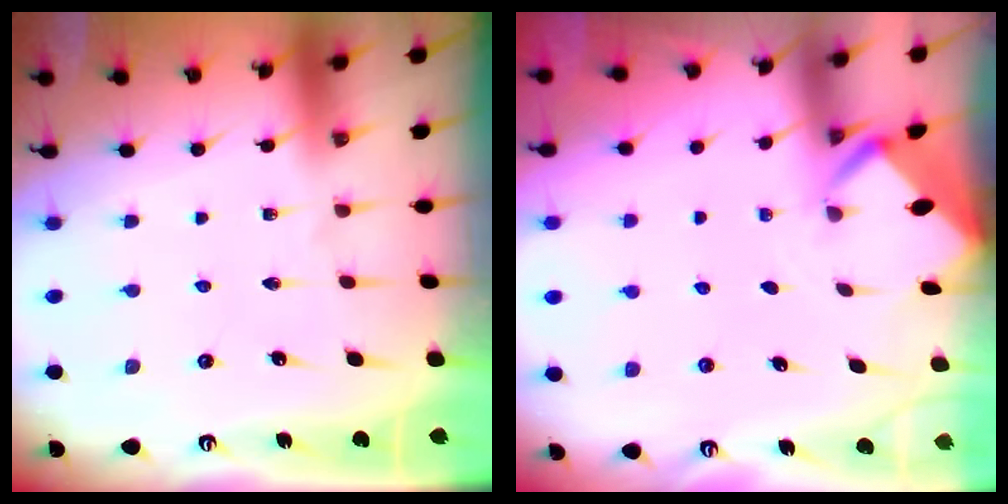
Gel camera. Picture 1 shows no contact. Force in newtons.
{"total": 2.1, "press": 2.1, "slide": 0.0}